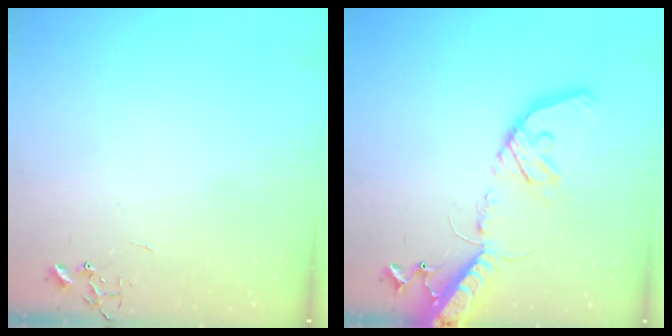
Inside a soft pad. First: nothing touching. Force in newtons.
{"total": 17.9, "press": 17.6, "slide": 3.7}